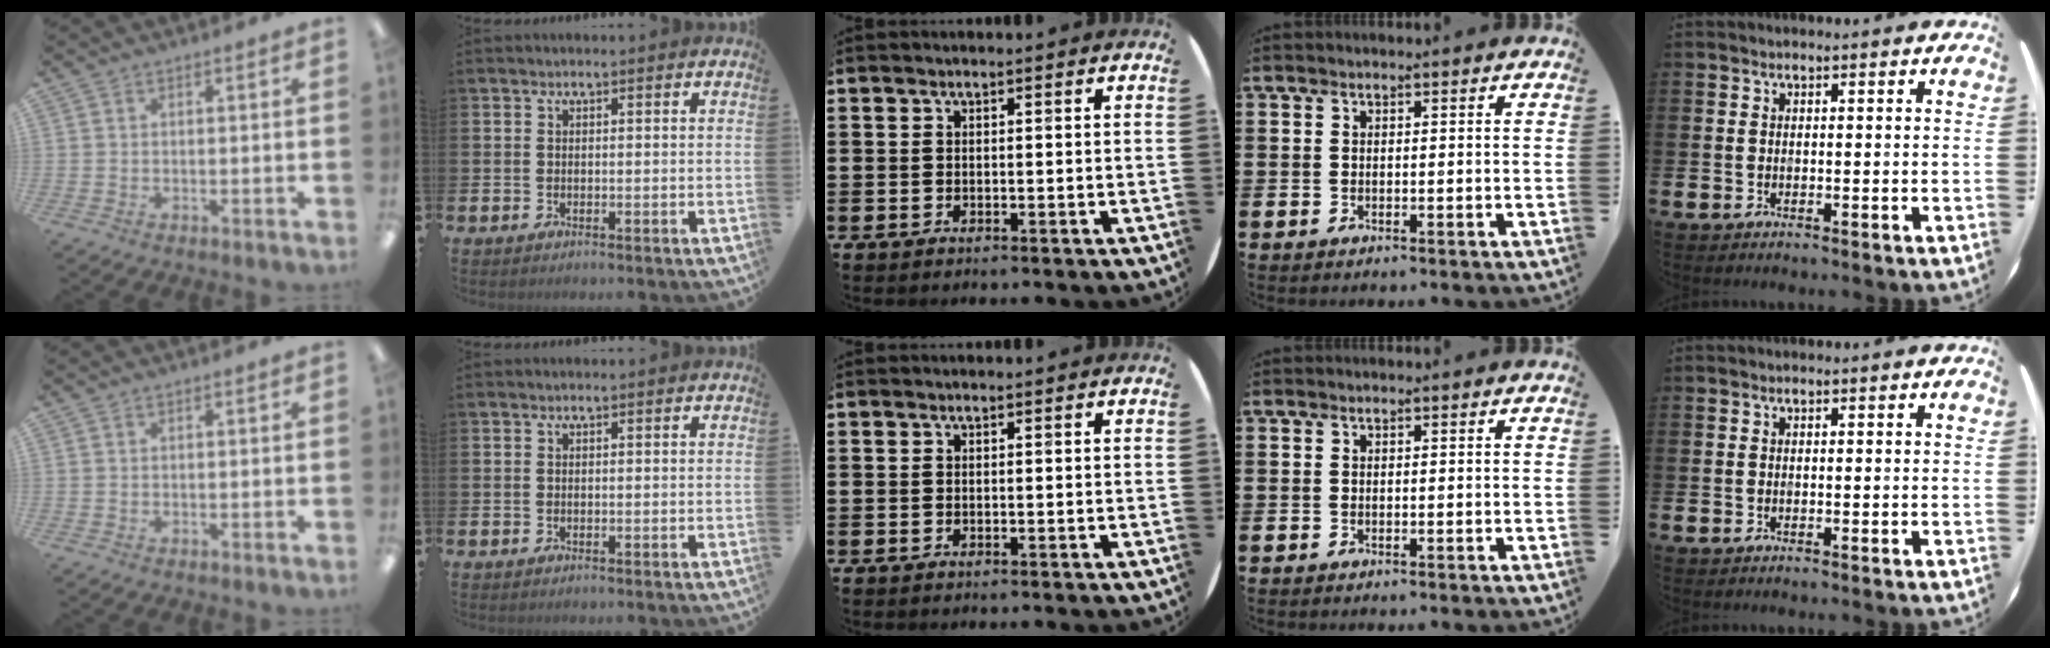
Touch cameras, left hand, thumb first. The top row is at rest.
{}